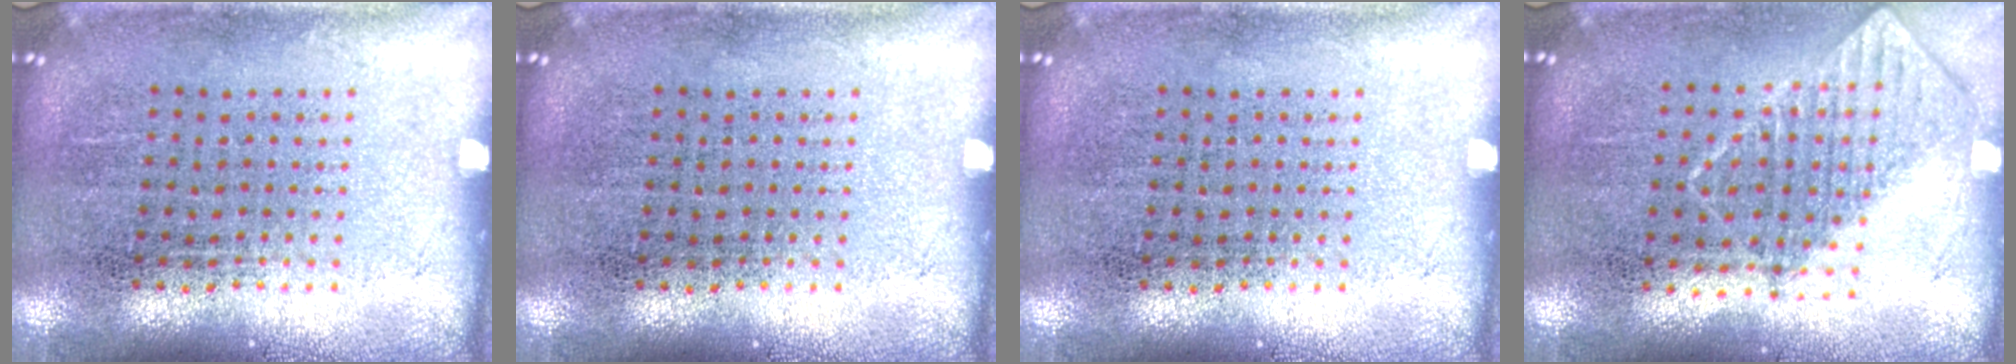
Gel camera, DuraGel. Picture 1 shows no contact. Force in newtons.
{"total": 0.0}
{"total": 0.0}
{"total": 0.7, "press": 0.7, "slide": 0.1}